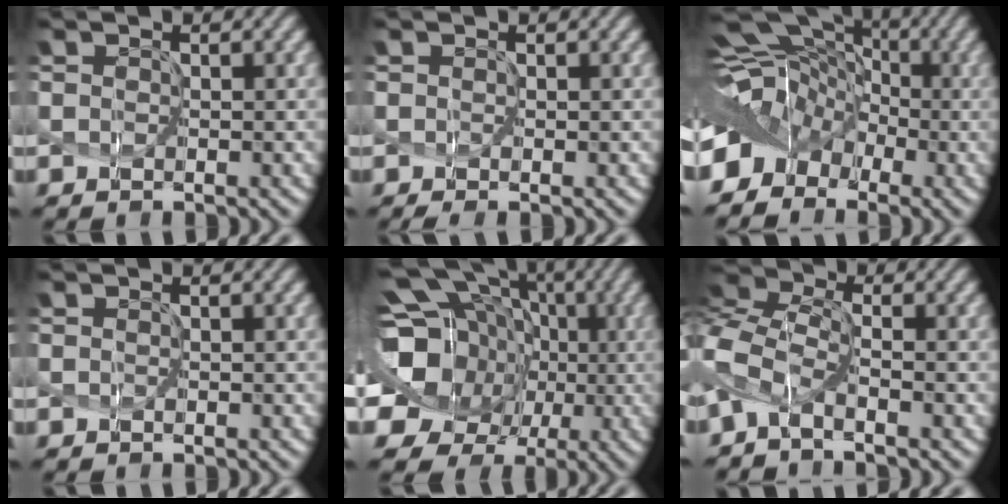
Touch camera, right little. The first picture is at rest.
{"total": 0.8, "force": [-0.5, 0.2, 0.6], "torque": [-0.016, -0.004, -0.008]}
{"total": 6.7, "force": [-2.4, 5.2, 3.4], "torque": [-0.062, 0.005, -0.048]}
{"total": 0.0}
{"total": 15.5, "force": [-0.3, 13.6, 7.3], "torque": [-0.175, 0.019, -0.021]}
{"total": 4.5, "force": [-2.7, 2.1, 3.0], "torque": [-0.073, 0.006, -0.067]}